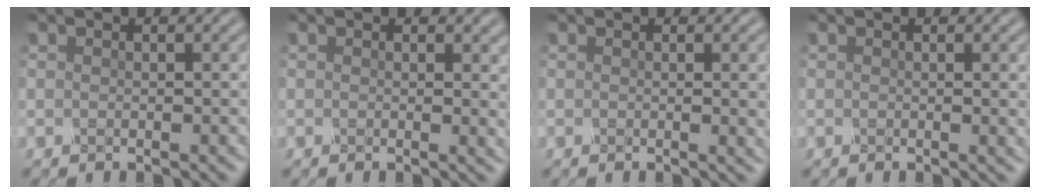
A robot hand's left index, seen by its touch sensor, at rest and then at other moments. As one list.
[{"total": 1.5, "force": [0.3, 0.4, 1.4], "torque": [-0.013, -0.003, 0.002]}, {"total": 3.1, "force": [0.1, 1.0, 3.0], "torque": [-0.026, 0.001, -0.002]}, {"total": 2.0, "force": [0.1, 0.6, 1.9], "torque": [-0.016, -0.001, -0.003]}]